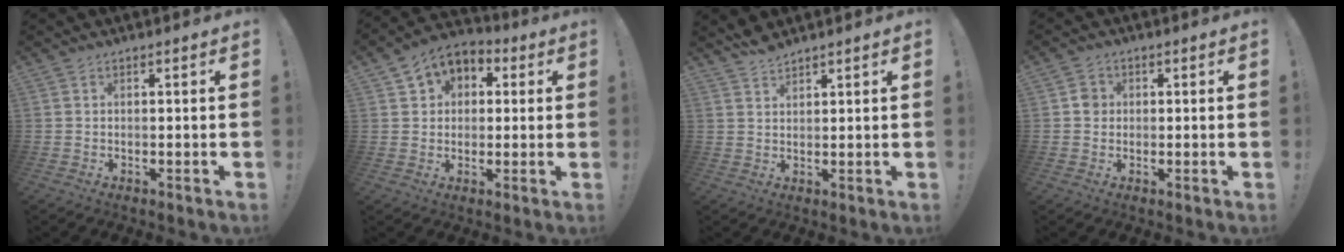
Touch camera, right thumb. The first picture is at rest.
{"total": 7.2, "force": [3.1, 6.1, 2.2], "torque": [-0.030, -0.015, 0.061]}
{"total": 3.4, "force": [3.1, 0.9, 1.0], "torque": [-0.017, -0.021, 0.058]}
{"total": 3.4, "force": [0.2, 3.1, 1.2], "torque": [-0.003, 0.002, 0.000]}